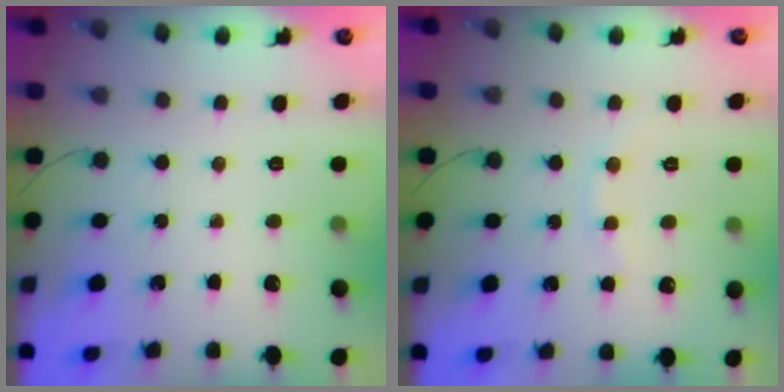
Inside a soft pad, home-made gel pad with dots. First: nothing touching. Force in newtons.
{"total": 6.4, "press": 6.3, "slide": 1.3}